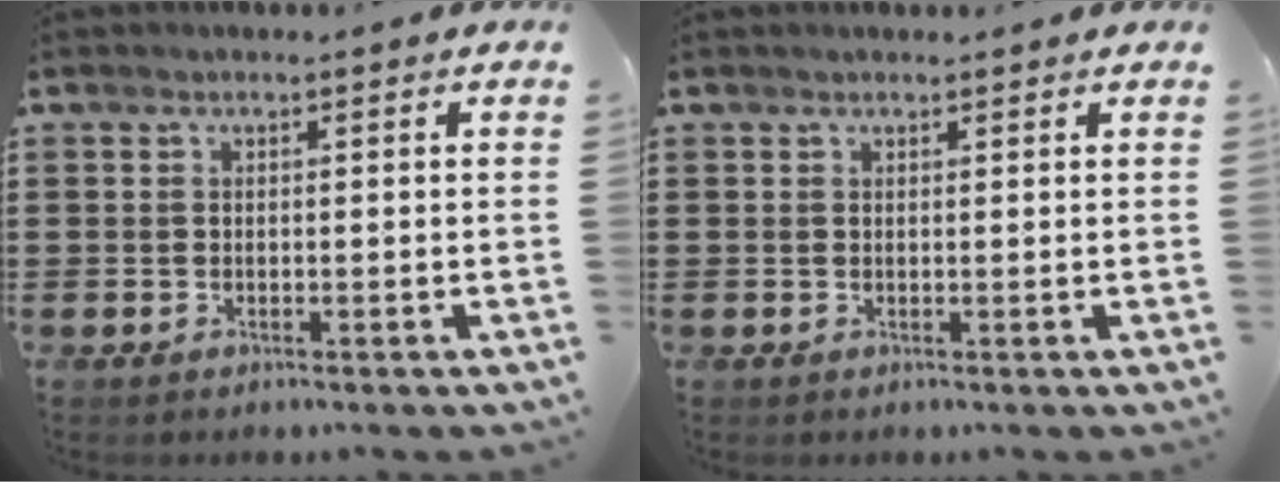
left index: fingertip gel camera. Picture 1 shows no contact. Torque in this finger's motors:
{"motor_torque": [0.55, 0.14, 0.02, 0.02]}